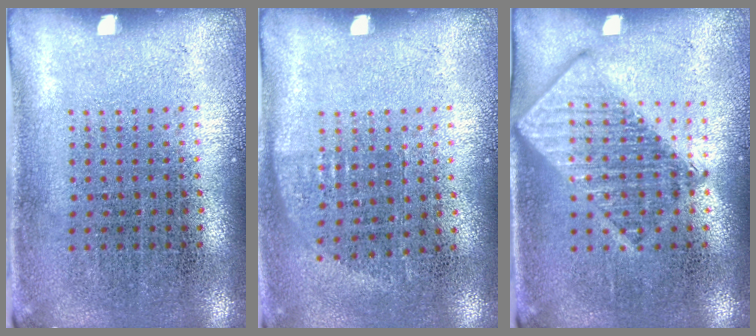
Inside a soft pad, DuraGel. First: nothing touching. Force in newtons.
{"total": 0.6, "press": 0.6, "slide": 0.3}
{"total": 2.7, "press": 2.7, "slide": 0.3}